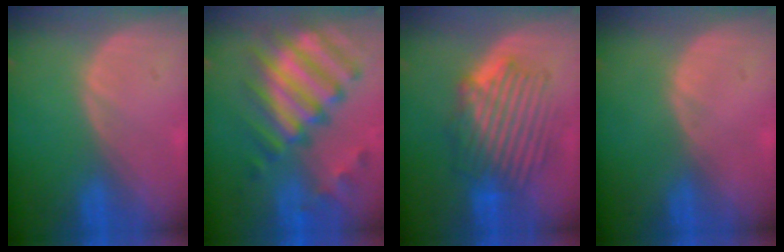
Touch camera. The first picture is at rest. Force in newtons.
{"total": 12.3, "press": 10.6, "slide": 6.3}
{"total": 8.8, "press": 8.3, "slide": 2.9}
{"total": 0.0}